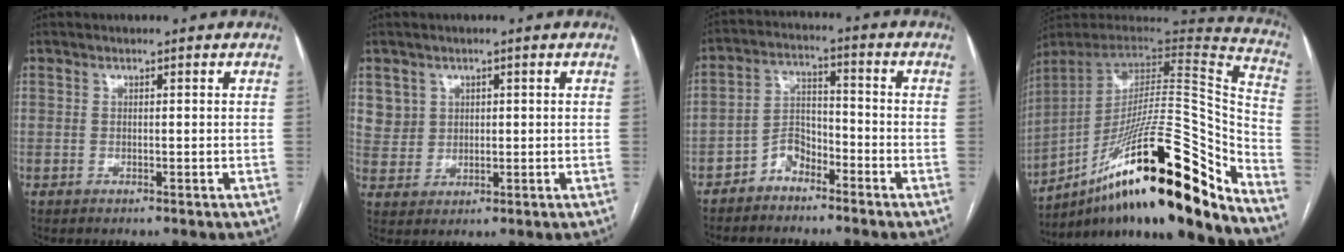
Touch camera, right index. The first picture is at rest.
{"total": 4.8, "force": [2.1, 4.2, 0.2], "torque": [0.003, 0.007, 0.046]}
{"total": 5.1, "force": [-3.8, 2.6, 2.2], "torque": [-0.039, 0.014, -0.076]}
{"total": 30.2, "force": [-19.4, 3.2, 23.0], "torque": [-0.309, 0.009, -0.316]}